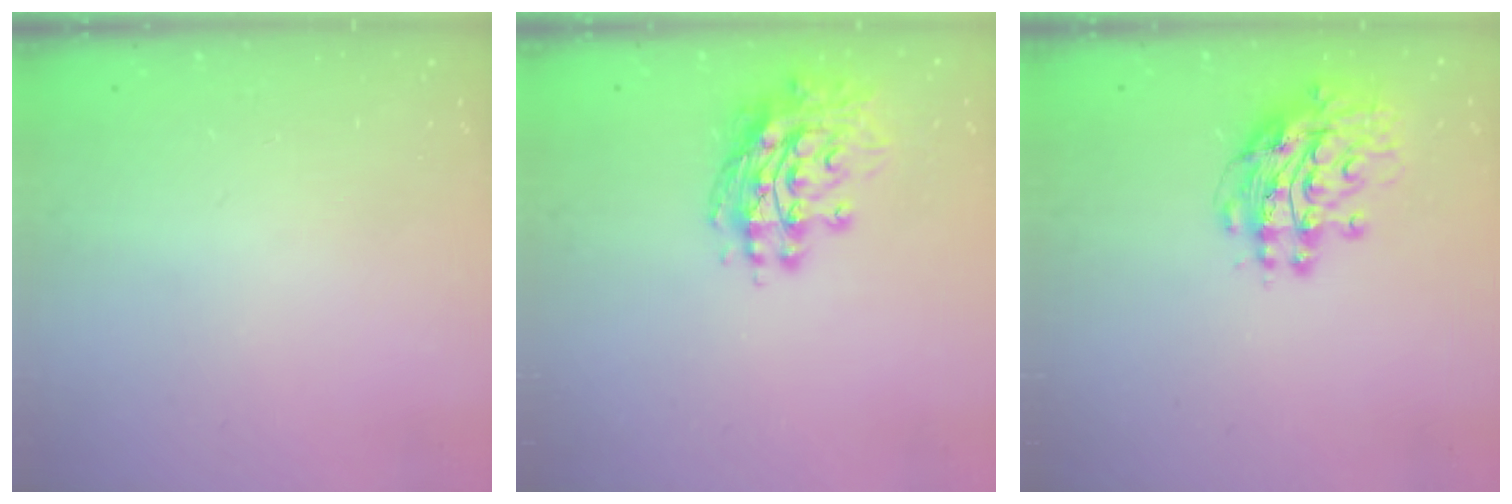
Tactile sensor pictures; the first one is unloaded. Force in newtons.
{"total": 11.8, "press": 11.7, "slide": 1.3}
{"total": 12.2, "press": 12.1, "slide": 1.1}